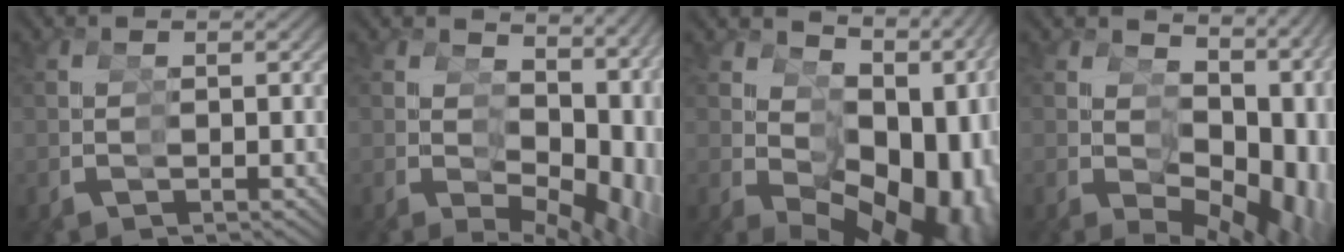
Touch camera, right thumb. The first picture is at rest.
{"total": 7.9, "force": [-0.3, 5.0, 6.1], "torque": [-0.075, -0.022, 0.012]}
{"total": 15.0, "force": [-0.2, 10.1, 11.0], "torque": [-0.154, -0.016, 0.012]}
{"total": 10.0, "force": [-0.7, 6.3, 7.8], "torque": [-0.095, -0.022, 0.007]}